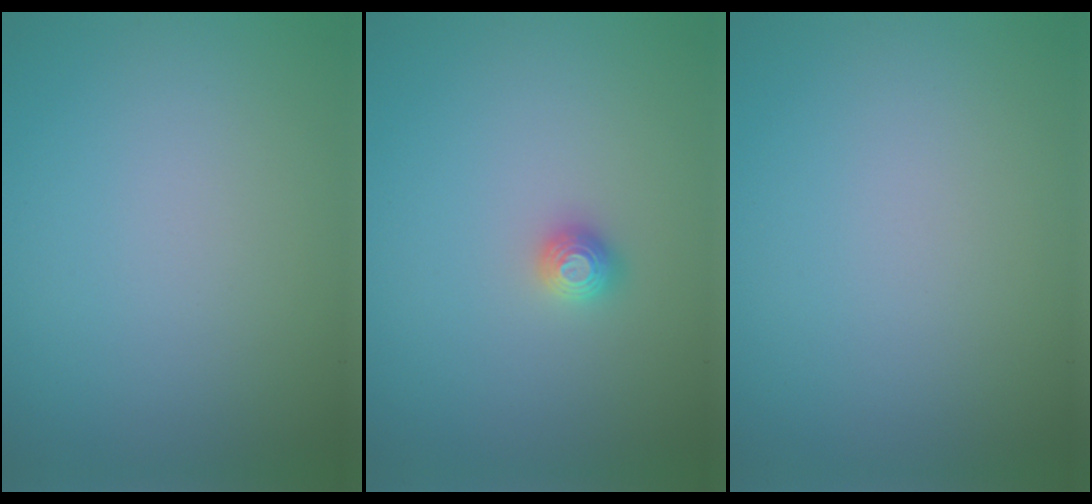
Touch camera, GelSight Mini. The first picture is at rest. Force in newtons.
{"total": 1.2, "press": 1.1, "slide": 0.3}
{"total": 0.0}